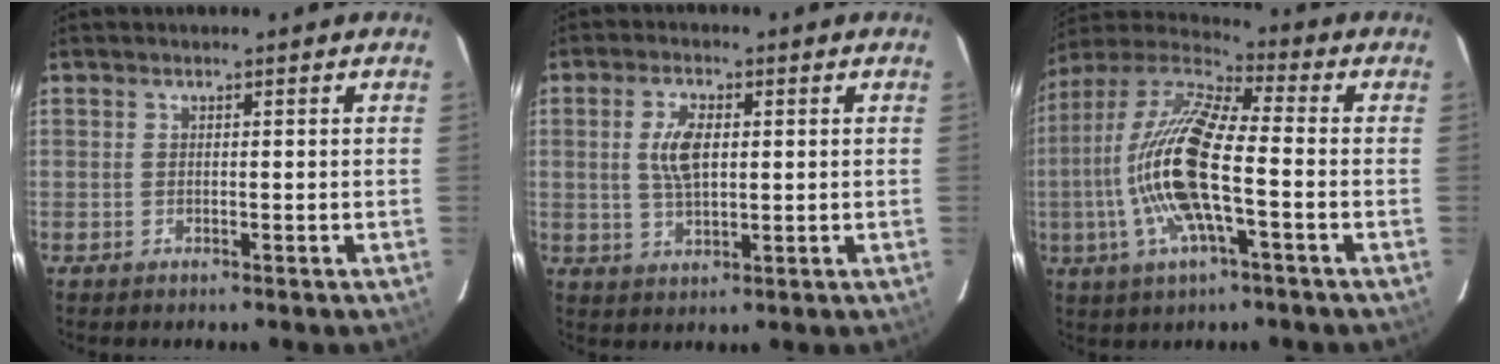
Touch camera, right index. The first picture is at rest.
{"total": 6.3, "force": [1.0, 3.0, 5.4], "torque": [-0.103, 0.004, 0.023]}
{"total": 17.1, "force": [-3.2, 4.2, 16.3], "torque": [-0.322, -0.003, -0.068]}